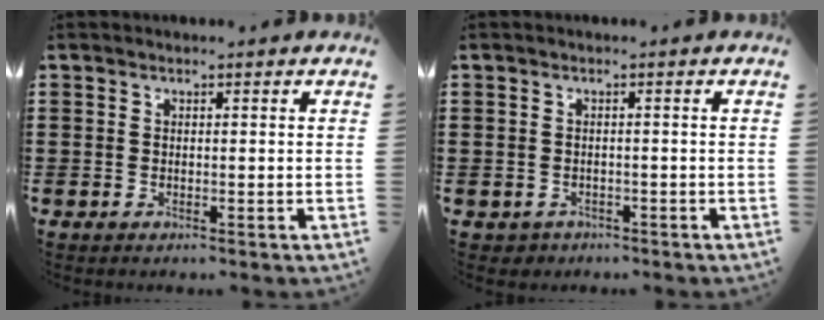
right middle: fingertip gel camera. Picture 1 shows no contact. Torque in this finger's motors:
{"motor_torque": [0.29, -0.06, 0.04, 0.01]}